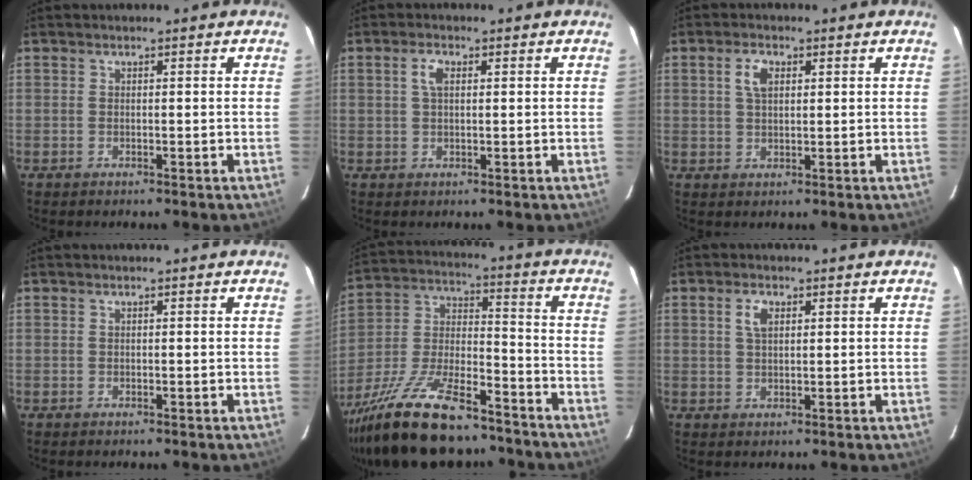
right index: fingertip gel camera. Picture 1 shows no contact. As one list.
[{"total": 2.7, "force": [0.8, 1.3, 2.2], "torque": [-0.046, 0.008, 0.014]}, {"total": 3.7, "force": [1.3, 2.1, 2.8], "torque": [-0.054, 0.008, 0.025]}, {"total": 0.0}, {"total": 24.3, "force": [-18.0, 8.2, 14.2], "torque": [-0.285, -0.020, -0.291]}, {"total": 3.0, "force": [1.2, 1.6, 2.3], "torque": [-0.044, 0.006, 0.022]}]